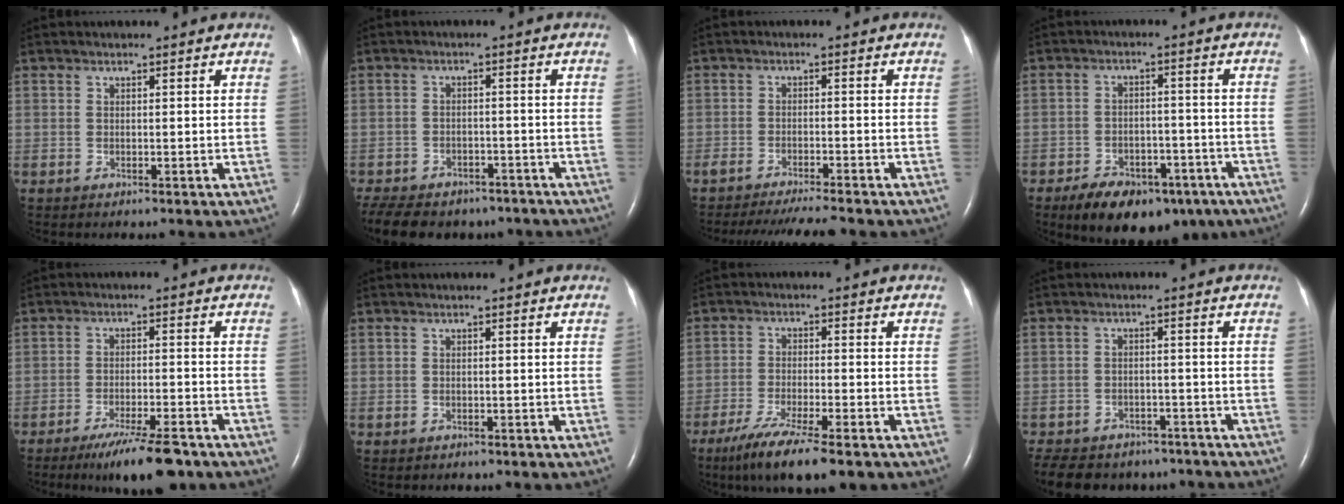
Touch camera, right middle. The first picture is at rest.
{"total": 17.3, "force": [-13.6, 8.2, 6.8], "torque": [-0.189, -0.014, -0.174]}
{"total": 8.3, "force": [-7.6, 0.0, 3.4], "torque": [-0.047, -0.017, -0.115]}
{"total": 12.9, "force": [-8.8, 6.5, 6.9], "torque": [-0.103, 0.004, -0.129]}
{"total": 9.3, "force": [-6.9, 1.1, 6.1], "torque": [-0.099, -0.021, -0.110]}
{"total": 0.0}
{"total": 10.5, "force": [-7.4, 1.0, 7.4], "torque": [-0.129, -0.027, -0.119]}
{"total": 15.0, "force": [-12.2, 7.1, 5.0], "torque": [-0.120, -0.002, -0.150]}